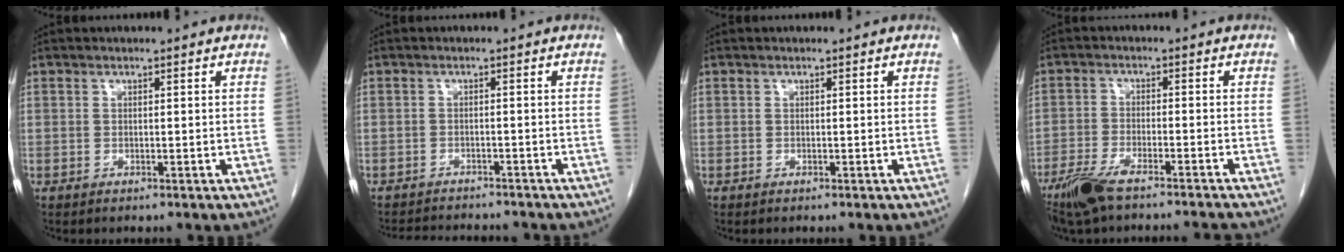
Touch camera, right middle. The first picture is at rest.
{"total": 8.0, "force": [-7.5, 1.6, 2.2], "torque": [-0.031, -0.001, -0.101]}
{"total": 0.0}
{"total": 9.2, "force": [-7.7, 0.4, 5.0], "torque": [-0.089, -0.017, -0.132]}